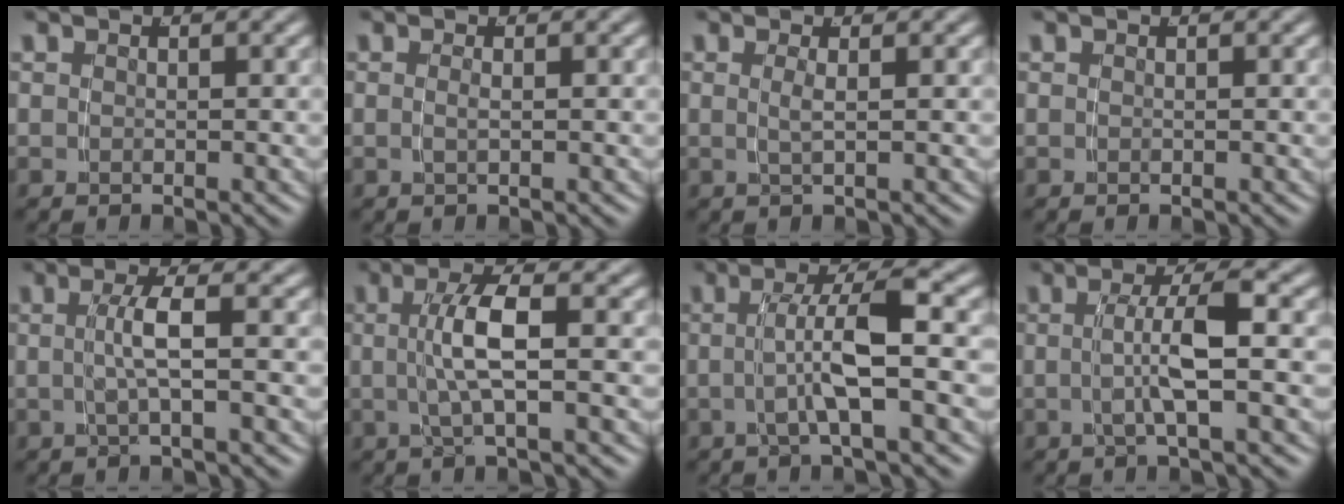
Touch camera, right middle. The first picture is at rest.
{"total": 0.8, "force": [-0.3, -0.5, 0.6], "torque": [-0.018, -0.008, -0.001]}
{"total": 1.3, "force": [0.1, -0.7, 1.1], "torque": [-0.024, -0.006, 0.008]}
{"total": 0.0}
{"total": 2.6, "force": [-0.3, -0.4, 2.6], "torque": [-0.046, 0.005, -0.003]}
{"total": 4.1, "force": [0.1, 0.2, 4.1], "torque": [-0.079, 0.007, 0.003]}
{"total": 3.9, "force": [-0.5, 0.0, 3.9], "torque": [-0.073, 0.007, -0.008]}
{"total": 3.6, "force": [-0.7, 0.0, 3.5], "torque": [-0.063, 0.006, -0.012]}